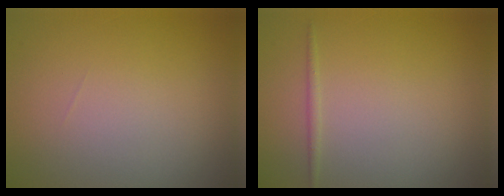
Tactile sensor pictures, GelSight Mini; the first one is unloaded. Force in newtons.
{"total": 0.6, "press": 0.6, "slide": 0.0}